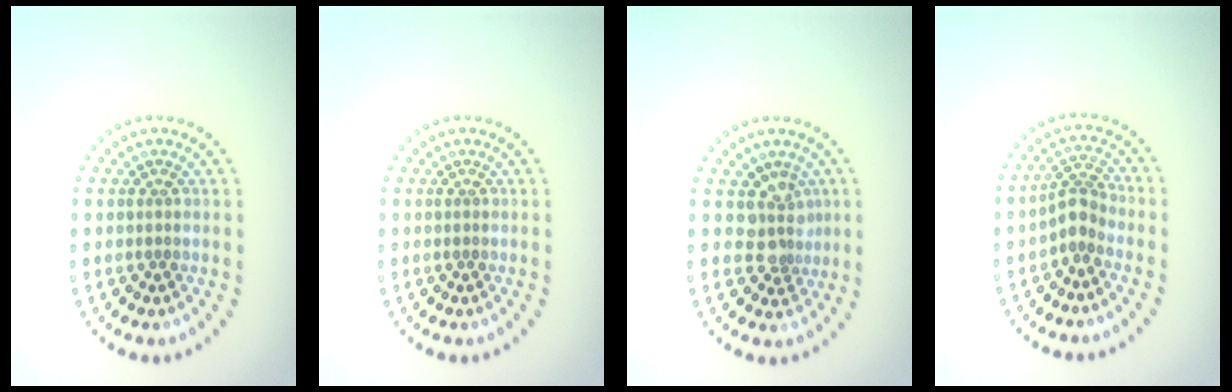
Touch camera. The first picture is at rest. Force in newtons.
{"total": 0.0}
{"total": 2.4, "press": 1.8, "slide": 1.6}
{"total": 2.4, "press": 1.8, "slide": 1.6}